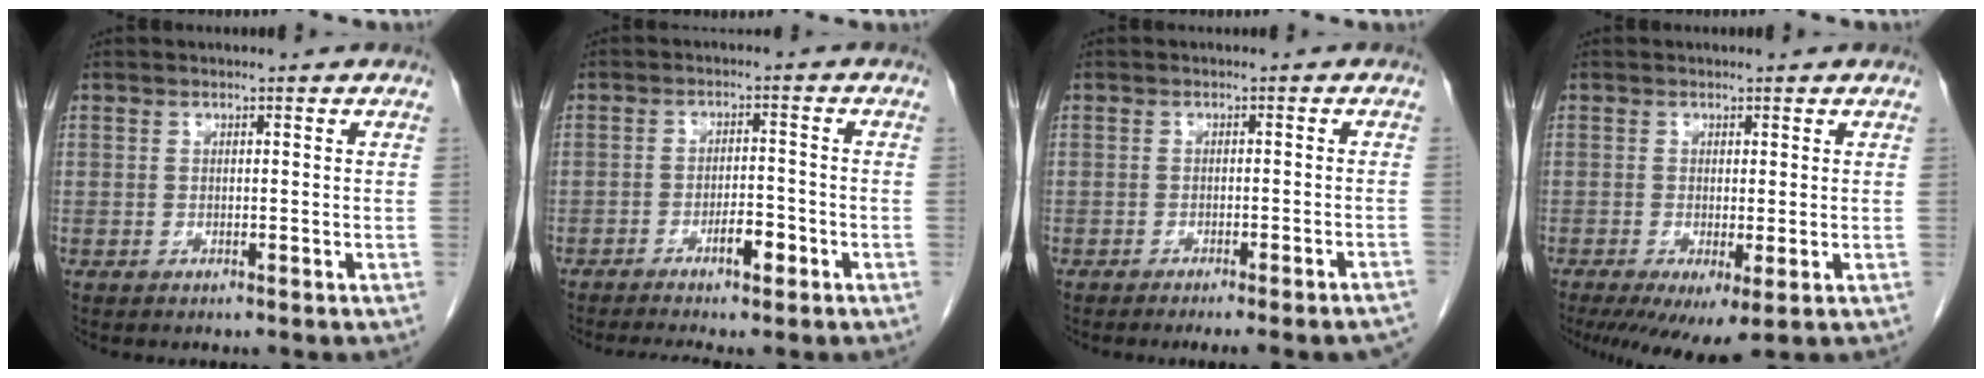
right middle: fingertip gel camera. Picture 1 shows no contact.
{"total": 5.5, "force": [-3.2, 1.2, 4.3], "torque": [-0.083, -0.004, -0.051]}
{"total": 10.5, "force": [-9.6, -0.3, 4.3], "torque": [-0.030, -0.014, -0.108]}
{"total": 7.0, "force": [-2.8, 1.7, 6.2], "torque": [-0.091, -0.021, -0.039]}